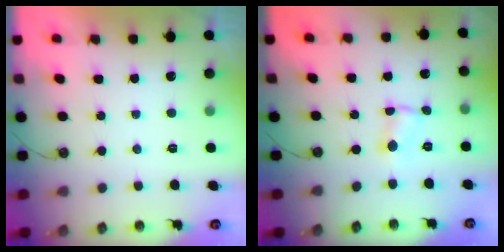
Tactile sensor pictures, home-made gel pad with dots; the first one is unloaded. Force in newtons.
{"total": 1.9, "press": 1.9, "slide": 0.2}